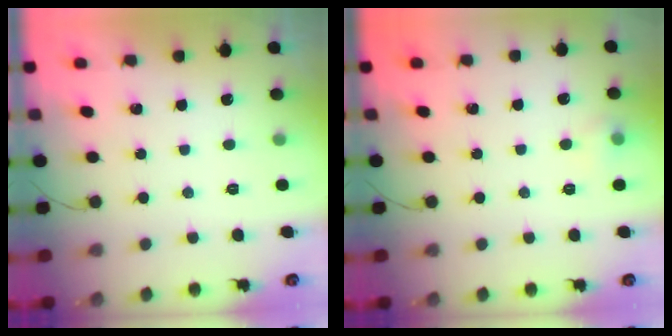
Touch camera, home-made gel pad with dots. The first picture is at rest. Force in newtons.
{"total": 4.8, "press": 4.6, "slide": 1.3}